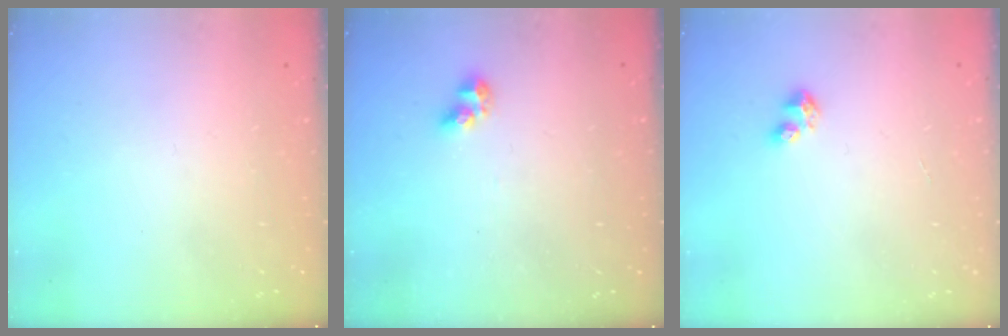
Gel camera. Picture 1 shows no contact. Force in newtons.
{"total": 5.0, "press": 5.0, "slide": 0.1}
{"total": 3.0, "press": 2.9, "slide": 0.3}